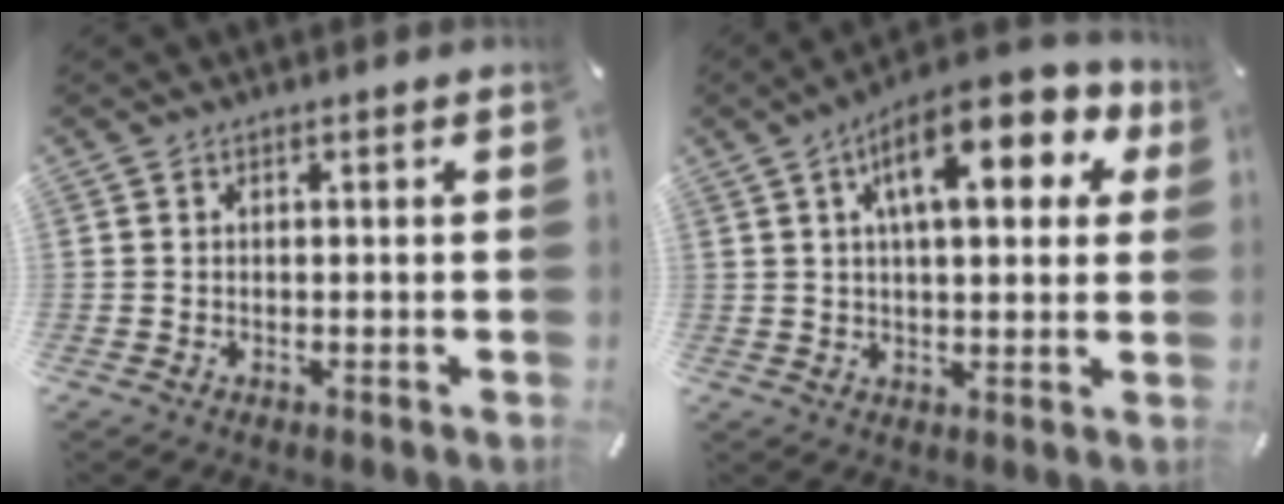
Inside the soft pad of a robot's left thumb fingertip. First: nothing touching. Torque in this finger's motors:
{"motor_torque": [1.09, 0.95, 1.88, -0.89, 0.25]}